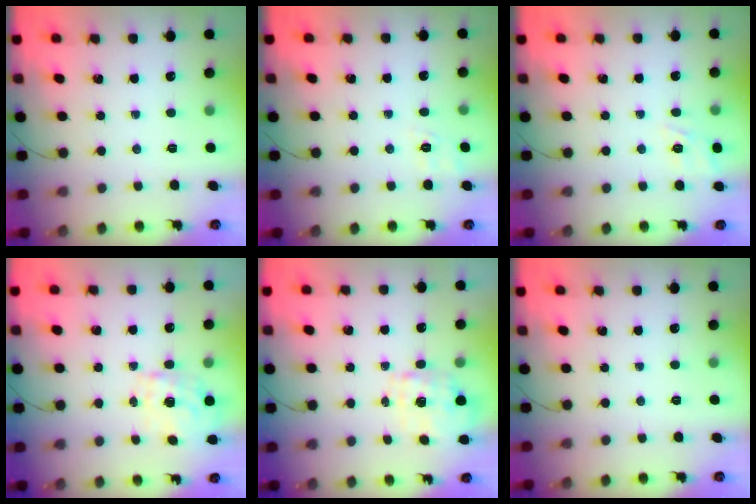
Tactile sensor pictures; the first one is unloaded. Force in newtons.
{"total": 3.6, "press": 3.0, "slide": 1.9}
{"total": 3.8, "press": 3.5, "slide": 1.4}
{"total": 0.9, "press": 0.7, "slide": 0.6}
{"total": 1.7, "press": 1.6, "slide": 0.5}
{"total": 0.0}